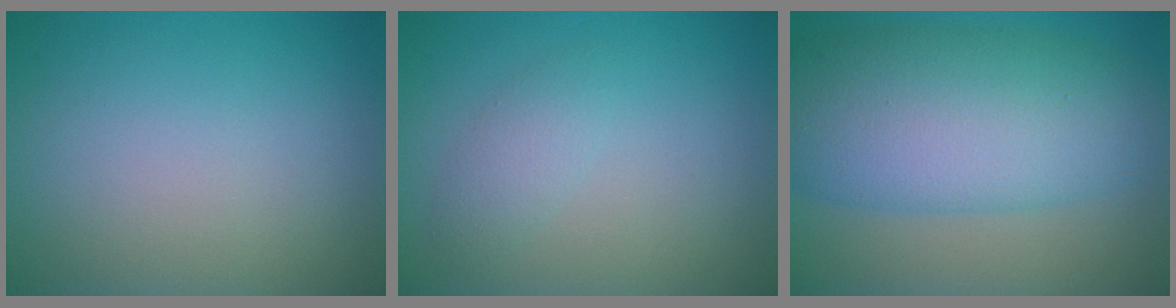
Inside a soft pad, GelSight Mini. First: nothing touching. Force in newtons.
{"total": 1.7, "press": 1.7, "slide": 0.0}
{"total": 10.9, "press": 10.9, "slide": 0.3}